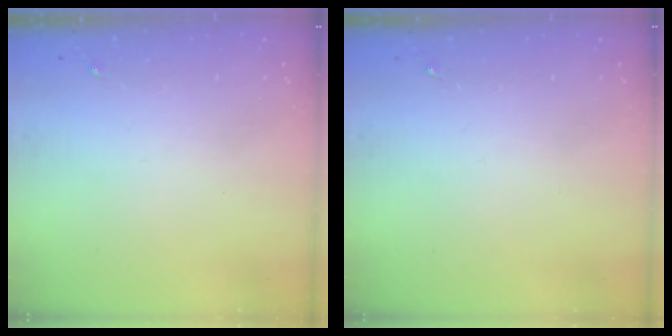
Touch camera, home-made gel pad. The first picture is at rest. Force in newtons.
{"total": 0.0}